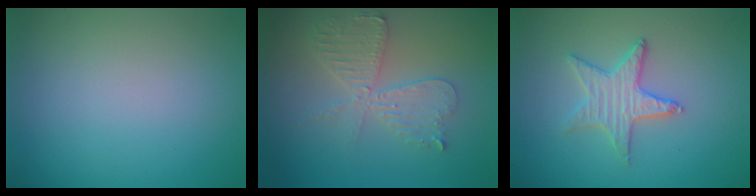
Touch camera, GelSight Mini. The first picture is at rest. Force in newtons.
{"total": 4.4, "press": 3.8, "slide": 2.1}
{"total": 3.0, "press": 3.0, "slide": 0.1}